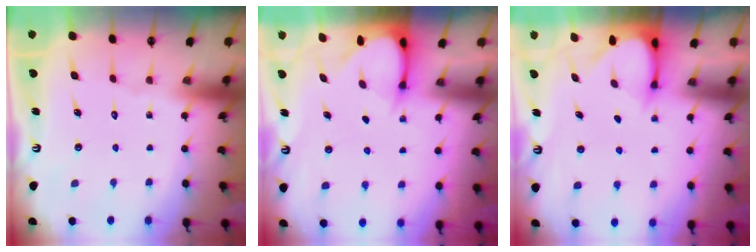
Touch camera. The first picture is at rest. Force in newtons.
{"total": 3.4, "press": 3.4, "slide": 0.3}
{"total": 3.7, "press": 3.7, "slide": 0.2}